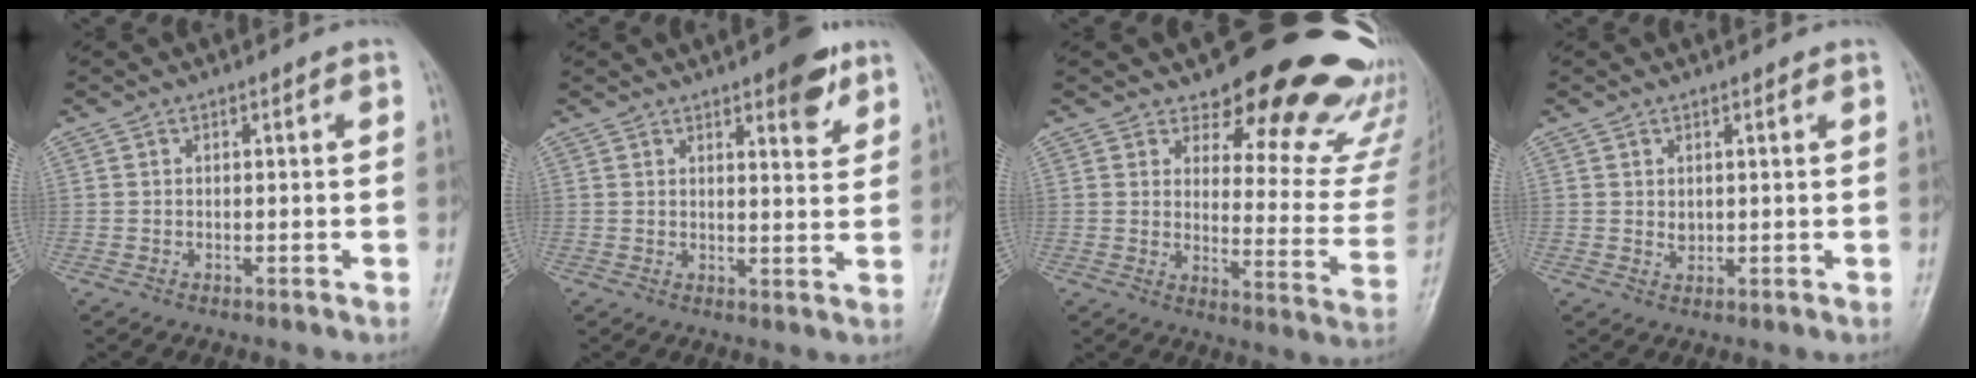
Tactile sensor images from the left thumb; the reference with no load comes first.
{"total": 6.7, "force": [4.1, 2.2, 4.8], "torque": [-0.049, -0.021, 0.050]}
{"total": 22.3, "force": [19.9, 7.0, 7.3], "torque": [-0.035, -0.170, 0.233]}
{"total": 1.7, "force": [0.7, 1.2, 1.0], "torque": [-0.011, -0.007, 0.015]}